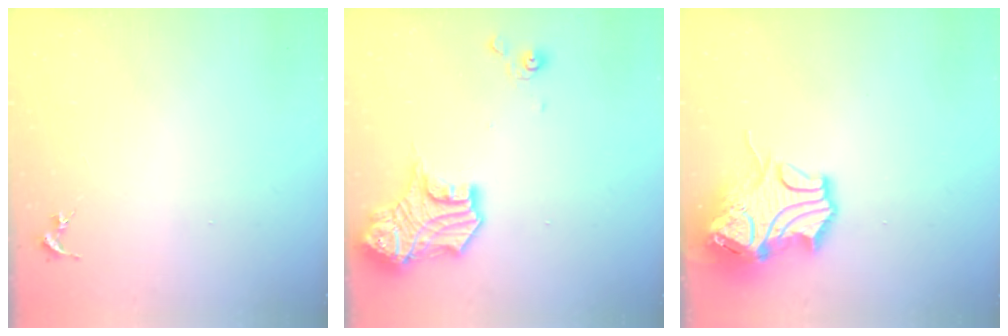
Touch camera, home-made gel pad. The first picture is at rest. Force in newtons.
{"total": 17.0, "press": 16.9, "slide": 1.4}
{"total": 14.6, "press": 14.5, "slide": 2.1}